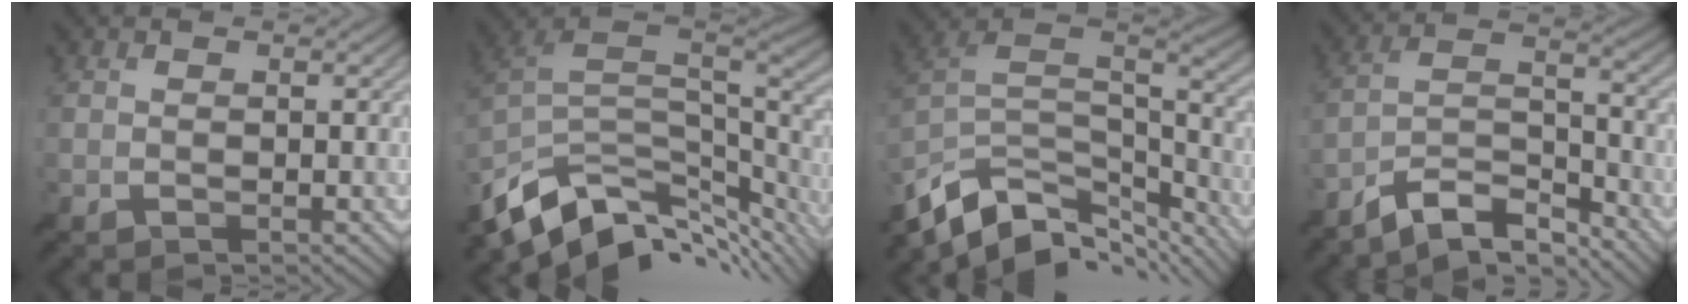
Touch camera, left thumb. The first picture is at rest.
{"total": 12.8, "force": [-6.9, 6.4, 8.7], "torque": [-0.207, -0.026, -0.108]}
{"total": 14.1, "force": [-9.1, 7.0, 8.1], "torque": [-0.212, -0.018, -0.145]}
{"total": 8.7, "force": [-7.4, 2.3, 4.0], "torque": [-0.073, 0.009, -0.146]}